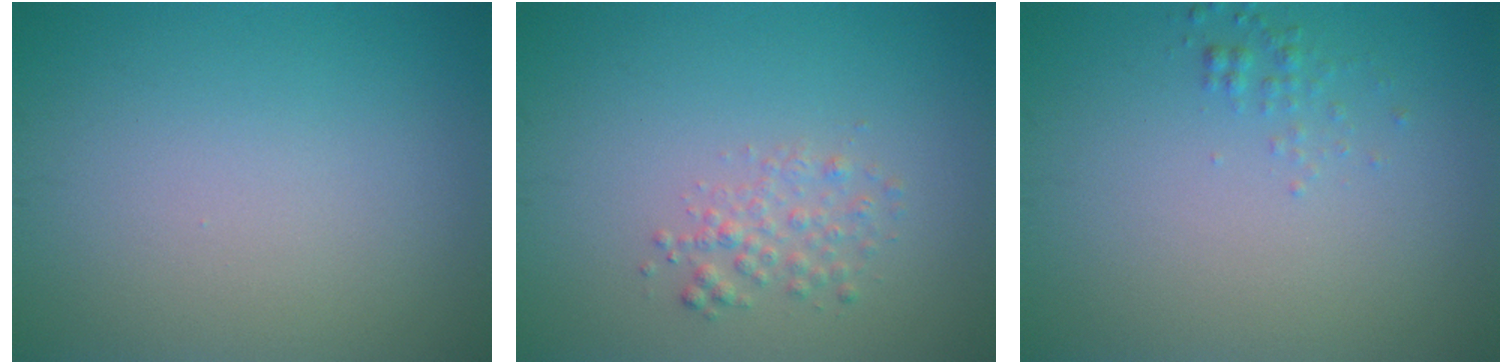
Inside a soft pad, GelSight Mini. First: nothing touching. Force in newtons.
{"total": 1.7, "press": 1.7, "slide": 0.1}
{"total": 0.9, "press": 0.9, "slide": 0.0}